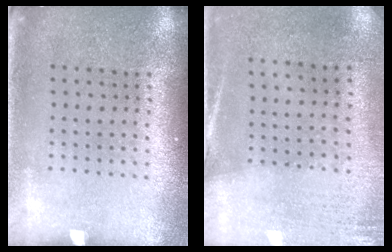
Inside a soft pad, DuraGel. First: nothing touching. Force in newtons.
{"total": 2.7, "press": 2.3, "slide": 1.4}